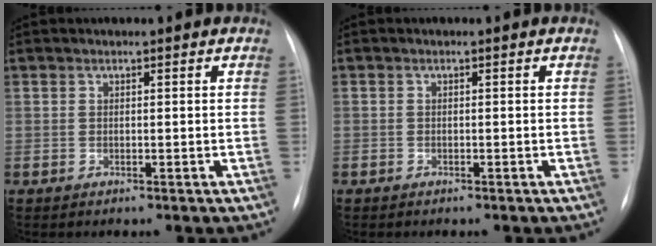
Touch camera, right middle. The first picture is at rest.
{"total": 0.6, "force": [-0.4, 0.4, 0.0], "torque": [-0.008, 0.003, -0.008]}